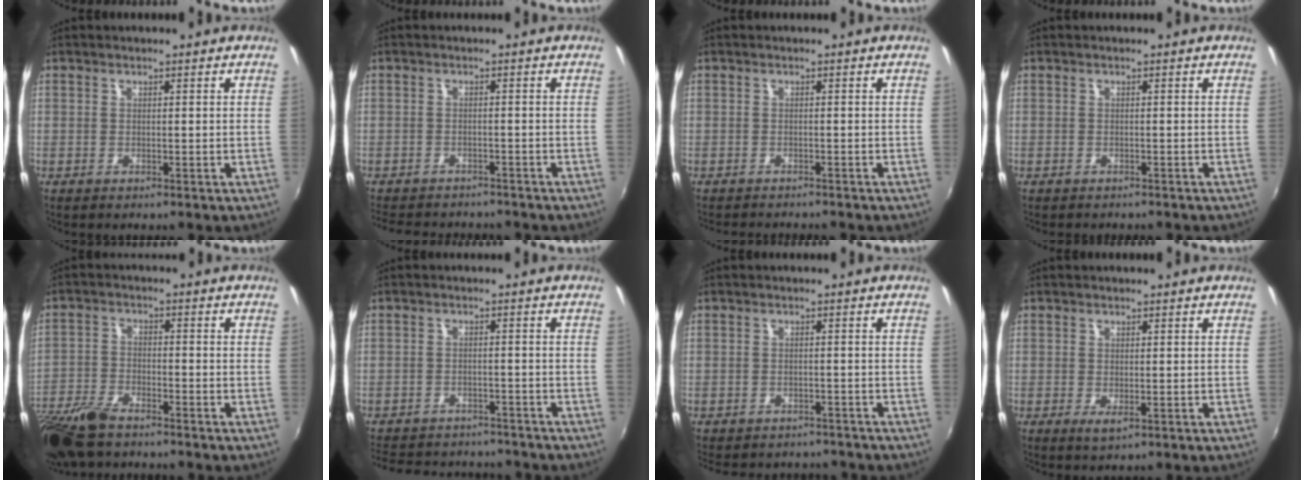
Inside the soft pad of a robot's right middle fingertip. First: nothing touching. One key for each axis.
{"total": 9.2, "fx": -8.1, "fy": 3.0, "fz": 3.0, "tx": -0.077, "ty": -0.011, "tz": -0.120}
{"total": 3.9, "fx": -3.7, "fy": 0.3, "fz": 1.2, "tx": -0.032, "ty": -0.014, "tz": -0.059}
{"total": 1.5, "fx": -1.3, "fy": 0.4, "fz": 0.4, "tx": -0.012, "ty": -0.007, "tz": -0.017}
{"total": 11.2, "fx": -8.8, "fy": 3.7, "fz": 5.9, "tx": -0.147, "ty": -0.024, "tz": -0.176}
{"total": 14.7, "fx": -12.8, "fy": 5.4, "fz": 5.0, "tx": -0.120, "ty": 0.013, "tz": -0.175}
{"total": 8.2, "fx": -7.3, "fy": 2.8, "fz": 2.4, "tx": -0.058, "ty": -0.014, "tz": -0.097}
{"total": 1.8, "fx": -0.2, "fy": 0.5, "fz": 1.7, "tx": -0.030, "ty": -0.006, "tz": -0.001}